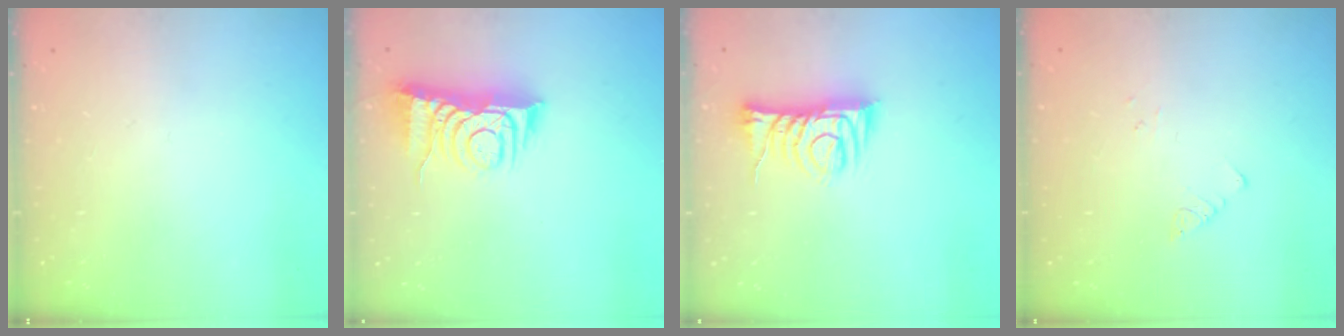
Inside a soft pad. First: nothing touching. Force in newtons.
{"total": 8.4, "press": 8.4, "slide": 0.8}
{"total": 9.2, "press": 9.2, "slide": 0.6}
{"total": 1.8, "press": 1.8, "slide": 0.2}